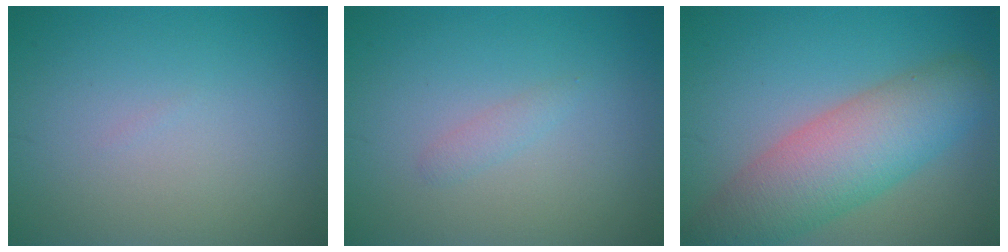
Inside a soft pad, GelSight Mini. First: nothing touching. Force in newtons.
{"total": 0.9, "press": 0.9, "slide": 0.0}
{"total": 8.0, "press": 8.0, "slide": 0.3}